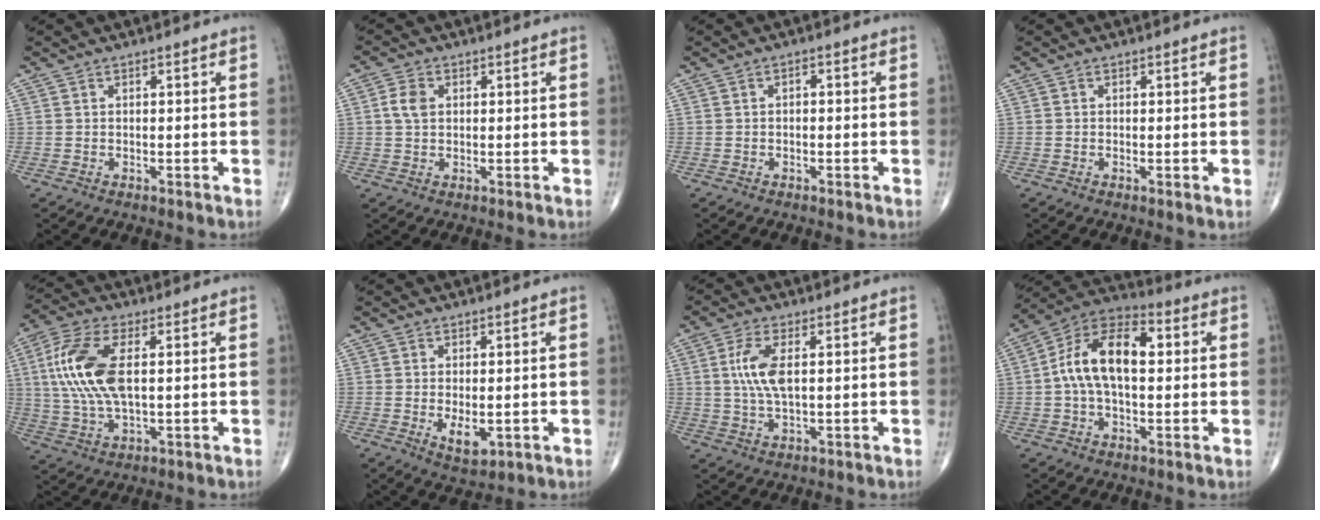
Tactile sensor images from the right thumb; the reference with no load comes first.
{"total": 3.6, "force": [0.7, 2.5, 2.5], "torque": [-0.049, 0.003, 0.011]}
{"total": 0.8, "force": [-0.2, 0.5, 0.5], "torque": [-0.001, 0.004, -0.008]}
{"total": 0.6, "force": [-0.1, 0.1, 0.6], "torque": [-0.012, -0.003, -0.004]}
{"total": 13.8, "force": [2.1, 6.3, 12.1], "torque": [-0.274, 0.005, 0.042]}
{"total": 4.6, "force": [-0.8, 2.3, 3.9], "torque": [-0.057, -0.011, -0.006]}
{"total": 6.8, "force": [1.2, 2.6, 6.2], "torque": [-0.143, -0.001, 0.026]}
{"total": 14.0, "force": [1.3, 7.6, 11.7], "torque": [-0.204, 0.037, 0.011]}